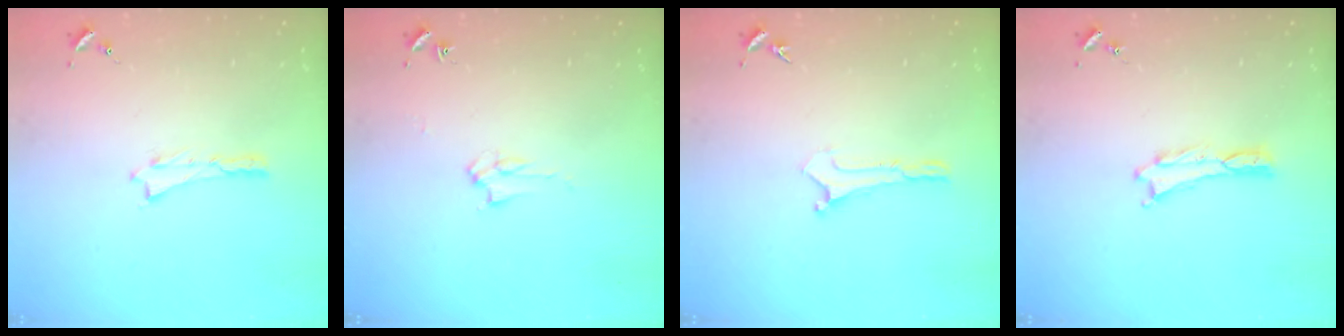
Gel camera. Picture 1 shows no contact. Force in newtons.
{"total": 2.8, "press": 2.8, "slide": 0.4}
{"total": 0.0}
{"total": 0.0}